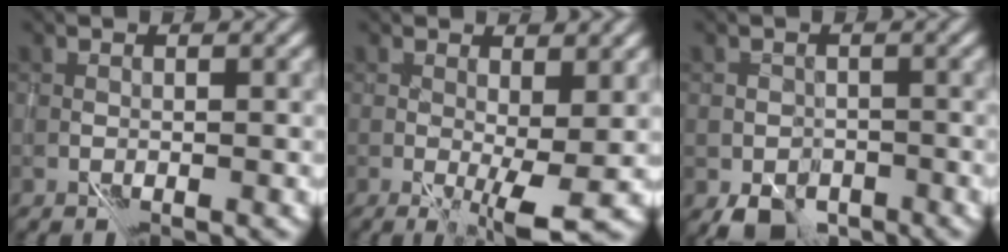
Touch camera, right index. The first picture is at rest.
{"total": 3.2, "force": [0.7, 0.2, 3.1], "torque": [-0.055, -0.003, 0.015]}
{"total": 3.0, "force": [-1.8, 2.1, 1.3], "torque": [-0.009, 0.000, -0.027]}